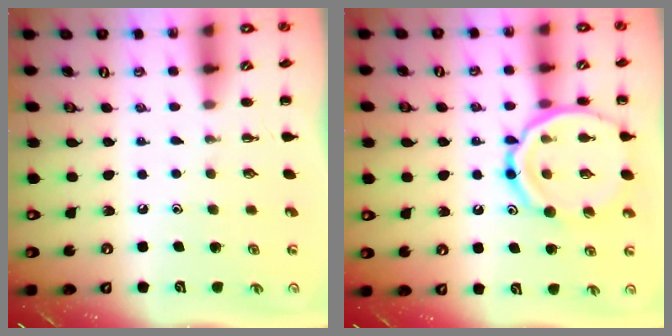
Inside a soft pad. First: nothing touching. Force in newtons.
{"total": 17.8, "press": 17.7, "slide": 1.9}